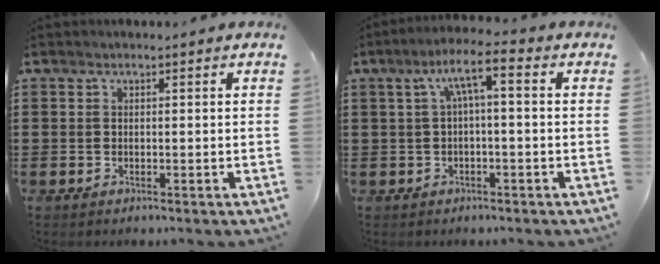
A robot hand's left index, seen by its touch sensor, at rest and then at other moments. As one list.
[{"total": 5.2, "force": [0.2, 1.0, 5.1], "torque": [-0.102, 0.012, -0.003]}]